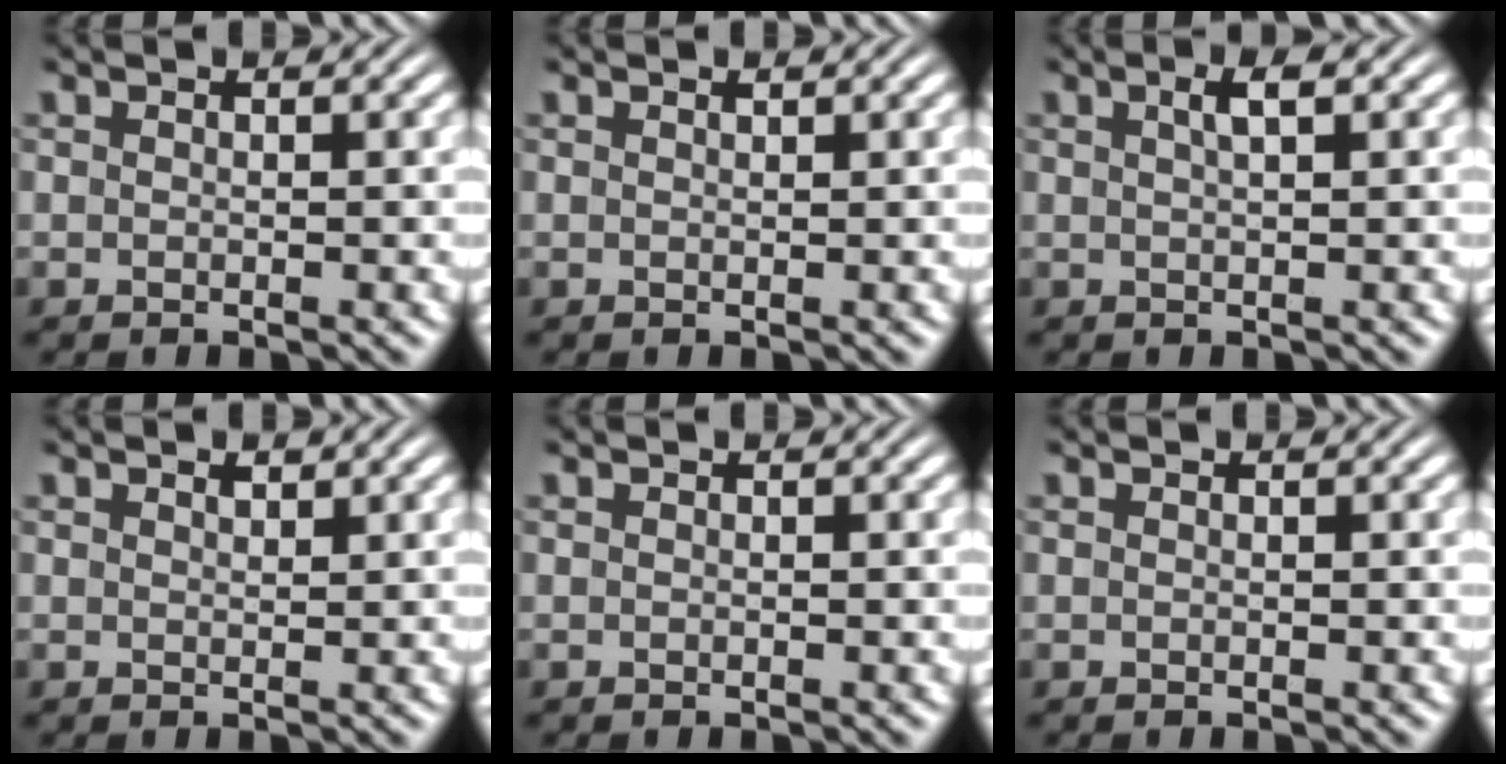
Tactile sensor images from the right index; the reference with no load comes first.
{"total": 0.0}
{"total": 1.7, "force": [0.6, 0.1, 1.6], "torque": [-0.023, 0.004, 0.012]}
{"total": 0.5, "force": [0.4, -0.1, 0.3], "torque": [-0.001, -0.006, 0.012]}
{"total": 0.0}
{"total": 0.0}